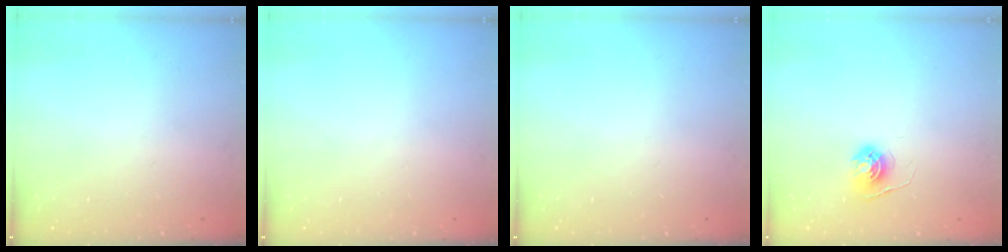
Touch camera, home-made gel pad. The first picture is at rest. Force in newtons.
{"total": 0.0}
{"total": 0.0}
{"total": 5.6, "press": 5.5, "slide": 0.6}